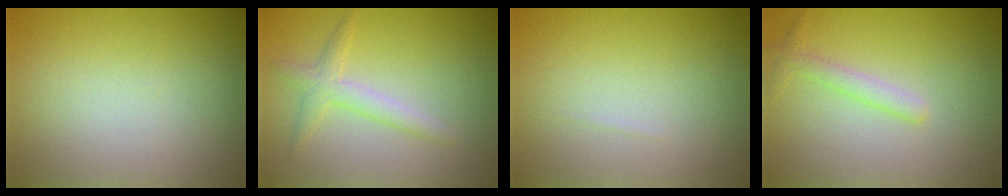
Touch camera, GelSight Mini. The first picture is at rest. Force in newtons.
{"total": 2.2, "press": 2.2, "slide": 0.1}
{"total": 0.0}
{"total": 1.5, "press": 1.5, "slide": 0.1}